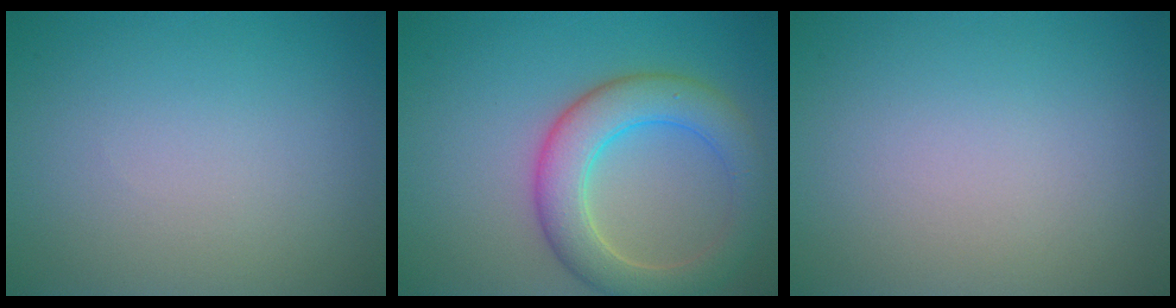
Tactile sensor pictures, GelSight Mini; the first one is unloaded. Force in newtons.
{"total": 6.1, "press": 6.1, "slide": 0.3}
{"total": 0.0}